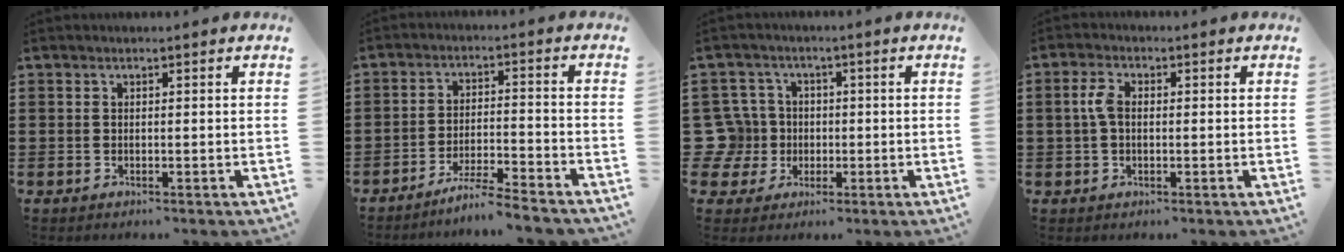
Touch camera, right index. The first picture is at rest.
{"total": 5.3, "force": [-4.8, -1.2, 1.7], "torque": [-0.037, -0.014, -0.096]}
{"total": 6.7, "force": [-0.1, 6.5, 1.9], "torque": [-0.086, 0.011, -0.002]}
{"total": 3.1, "force": [0.2, 1.3, 2.8], "torque": [-0.066, 0.002, 0.000]}